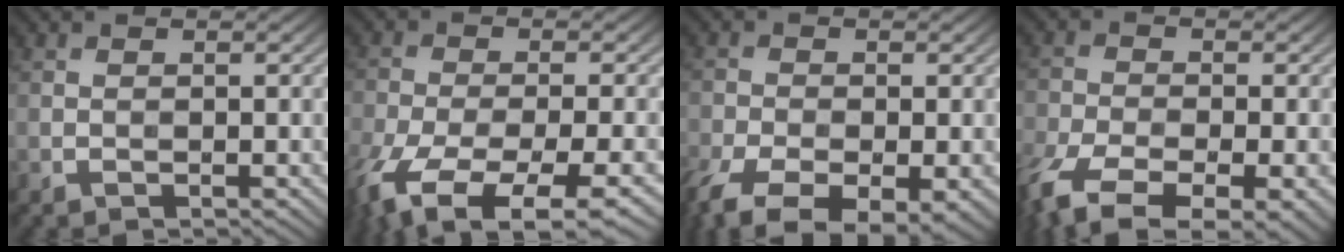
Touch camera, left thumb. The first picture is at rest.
{"total": 13.2, "force": [-8.7, 4.4, 9.0], "torque": [-0.199, -0.045, -0.132]}
{"total": 11.2, "force": [-7.2, 5.0, 7.0], "torque": [-0.149, -0.049, -0.115]}
{"total": 11.1, "force": [-7.0, 4.4, 7.4], "torque": [-0.163, -0.039, -0.125]}